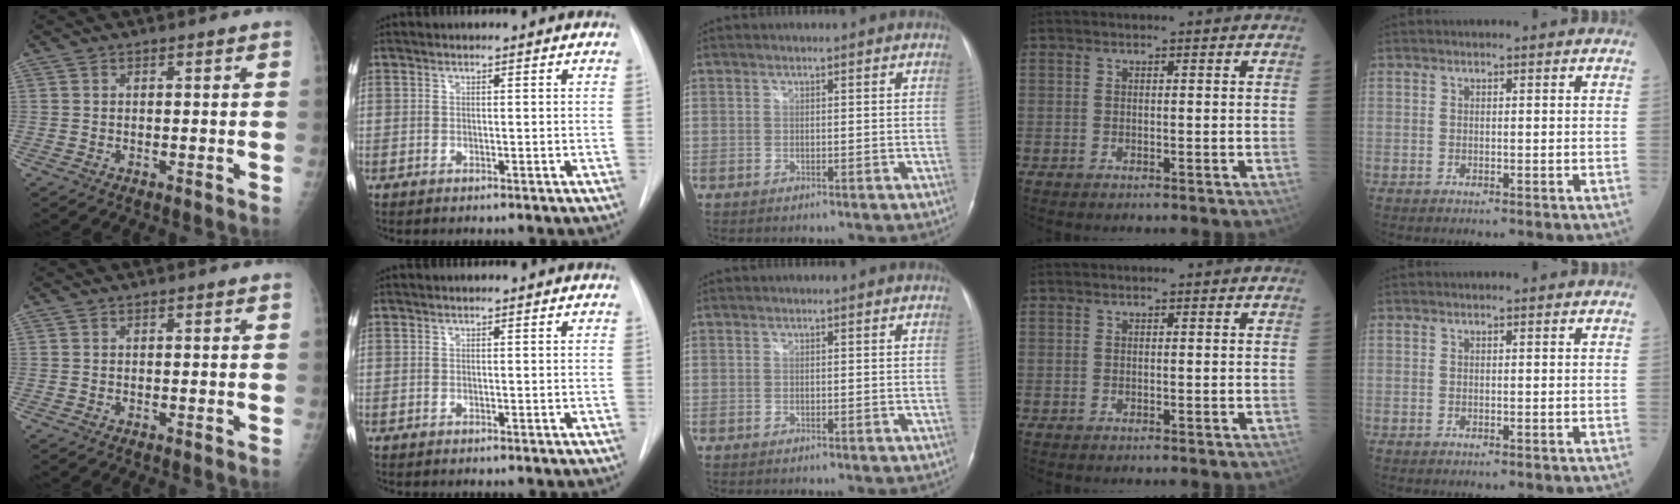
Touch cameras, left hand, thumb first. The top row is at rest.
{}